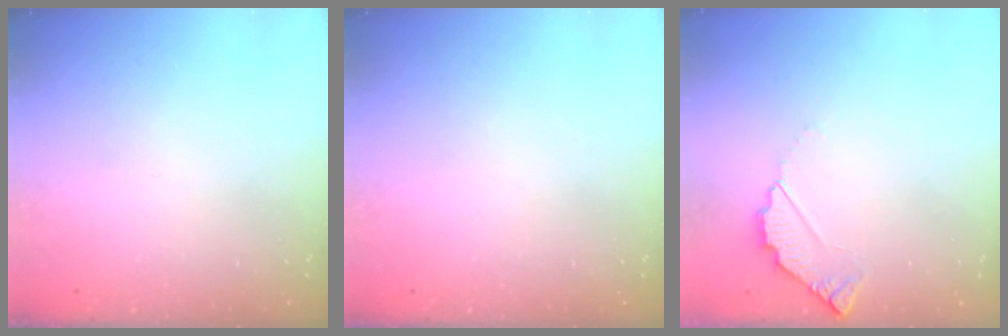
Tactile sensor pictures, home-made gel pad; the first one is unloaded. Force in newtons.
{"total": 0.0}
{"total": 3.4, "press": 3.4, "slide": 0.3}